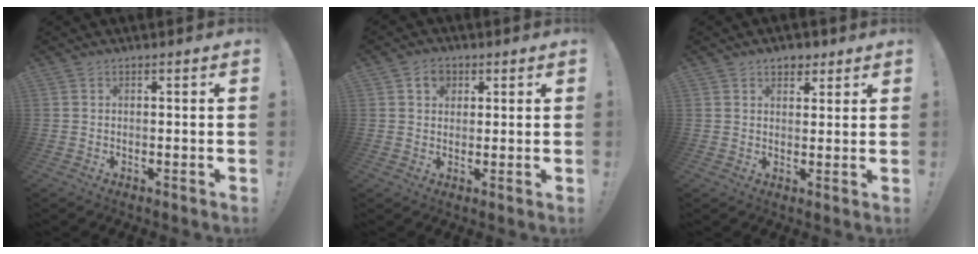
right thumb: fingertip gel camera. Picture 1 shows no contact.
{"total": 4.5, "force": [1.8, 3.7, 2.0], "torque": [-0.031, 0.002, 0.032]}
{"total": 3.9, "force": [2.4, 2.8, 1.2], "torque": [-0.002, -0.010, 0.041]}